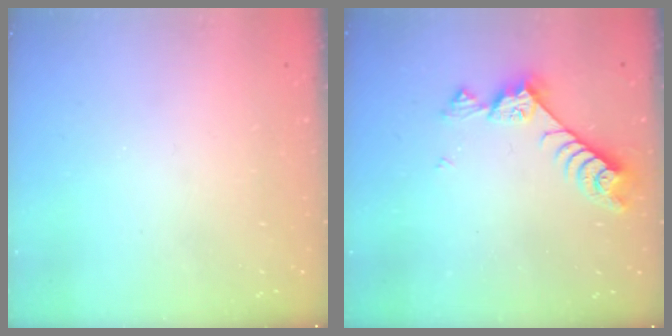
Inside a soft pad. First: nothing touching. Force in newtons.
{"total": 8.5, "press": 8.4, "slide": 1.4}